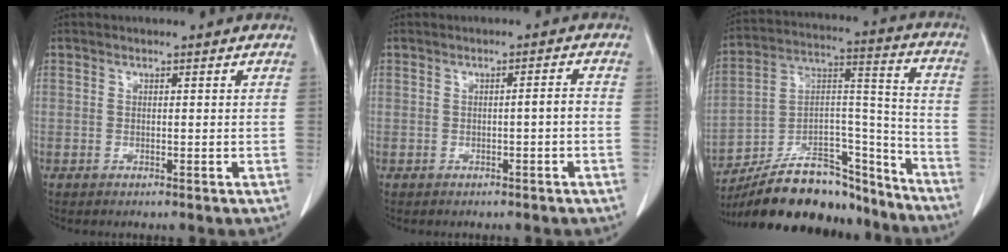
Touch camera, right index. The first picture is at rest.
{"total": 1.5, "force": [-0.5, 0.0, 1.4], "torque": [-0.020, 0.003, -0.007]}
{"total": 22.5, "force": [-19.6, 7.0, 8.6], "torque": [-0.153, 0.031, -0.316]}